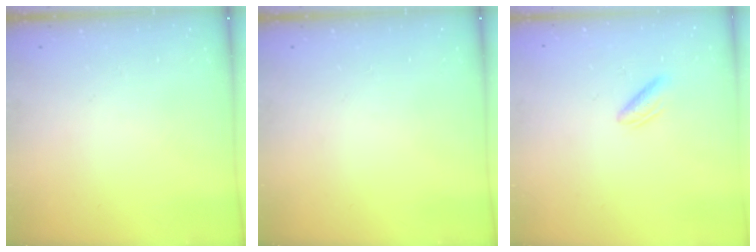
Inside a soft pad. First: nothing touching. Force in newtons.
{"total": 0.0}
{"total": 3.0, "press": 2.8, "slide": 0.9}